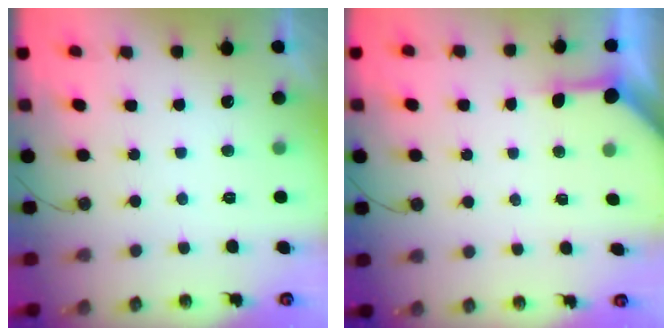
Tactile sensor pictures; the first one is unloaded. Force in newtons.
{"total": 3.9, "press": 3.9, "slide": 0.4}